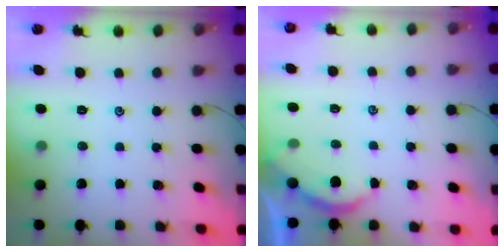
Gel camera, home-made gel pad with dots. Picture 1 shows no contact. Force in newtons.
{"total": 2.0, "press": 2.0, "slide": 0.2}